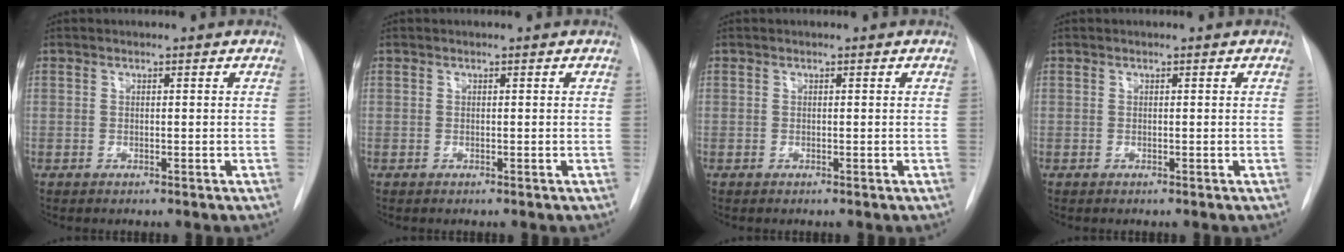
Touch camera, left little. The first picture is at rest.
{"total": 0.0}
{"total": 0.0}
{"total": 0.0}